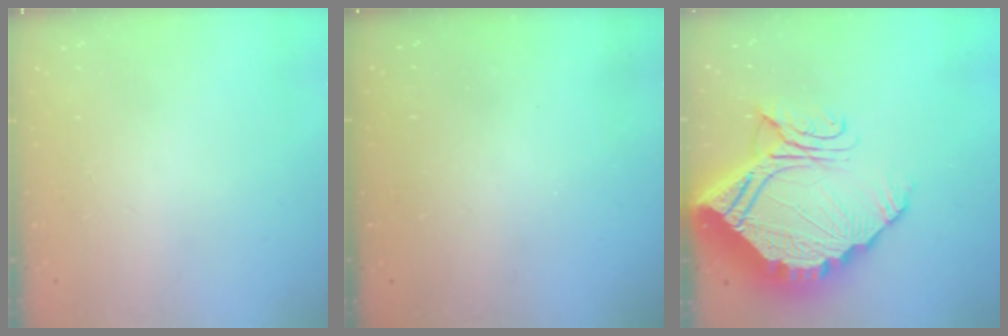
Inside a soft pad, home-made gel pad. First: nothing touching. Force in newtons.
{"total": 3.1, "press": 3.1, "slide": 0.1}
{"total": 25.8, "press": 25.7, "slide": 2.2}